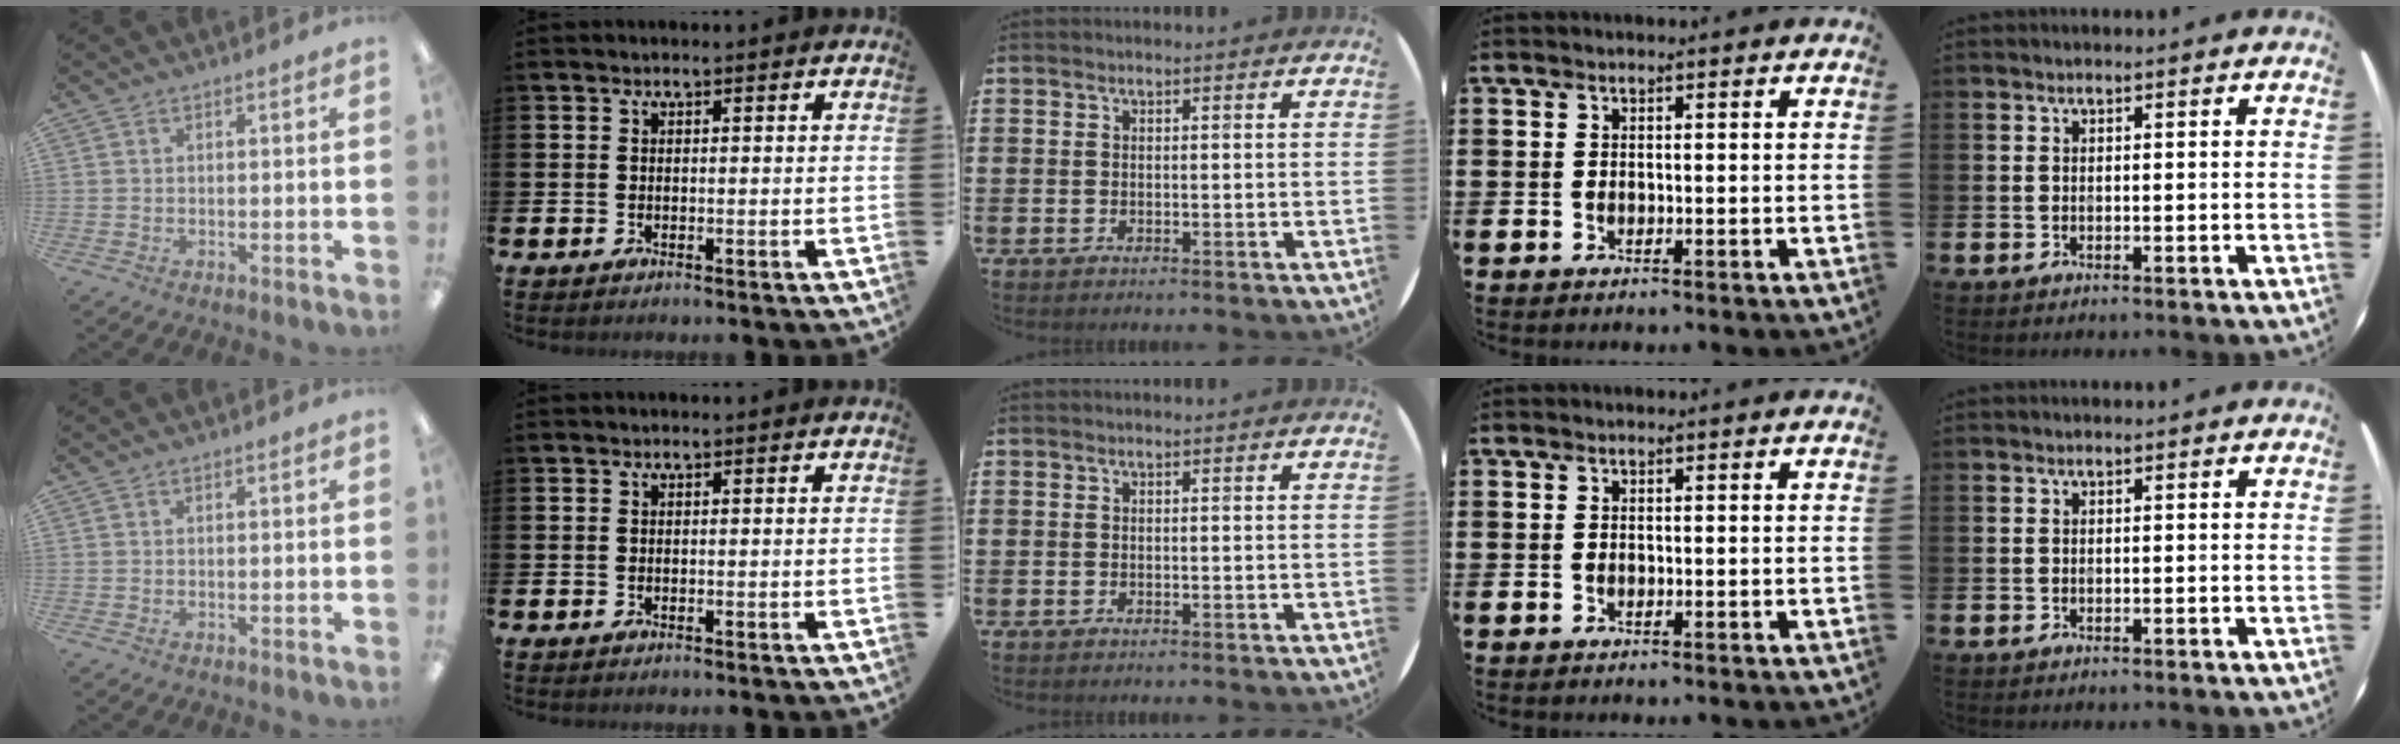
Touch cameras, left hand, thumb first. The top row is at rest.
{}